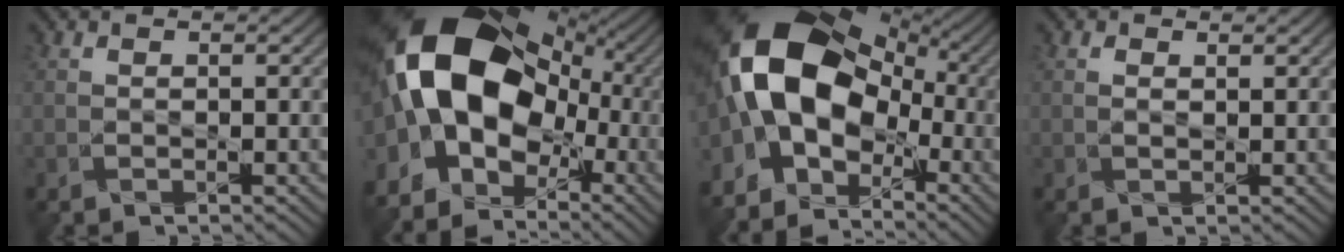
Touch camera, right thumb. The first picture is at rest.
{"total": 20.5, "force": [0.6, 14.7, 14.2], "torque": [-0.285, -0.002, 0.022]}
{"total": 18.8, "force": [-0.6, 12.7, 13.9], "torque": [-0.279, -0.005, -0.001]}
{"total": 0.8, "force": [0.6, 0.2, 0.6], "torque": [-0.015, 0.000, 0.014]}